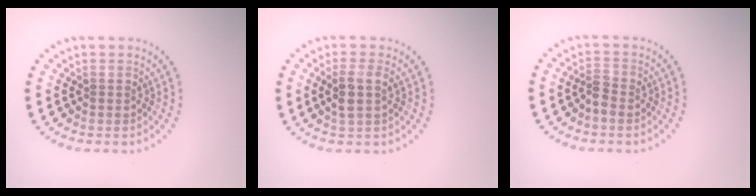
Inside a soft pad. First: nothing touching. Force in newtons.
{"total": 2.1, "press": 1.9, "slide": 0.9}
{"total": 1.3, "press": 1.1, "slide": 0.7}